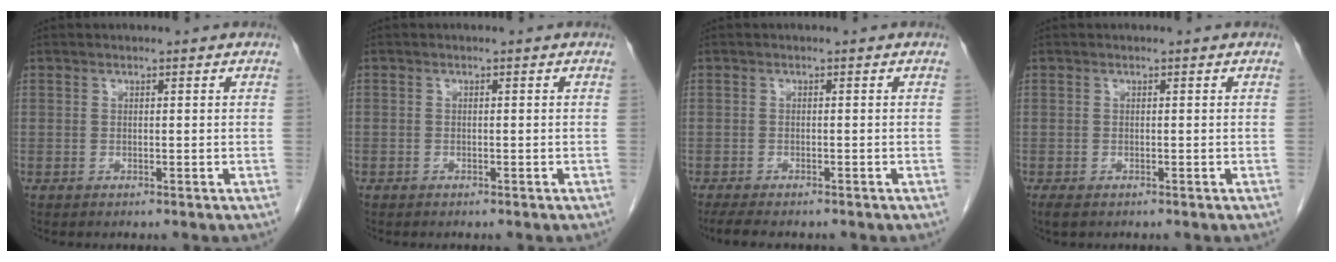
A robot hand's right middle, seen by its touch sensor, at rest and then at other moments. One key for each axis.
{"total": 0.5, "fx": -0.4, "fy": 0.4, "fz": 0.0, "tx": -0.007, "ty": 0.003, "tz": -0.008}
{"total": 4.8, "fx": -4.1, "fy": 1.2, "fz": 2.4, "tx": -0.039, "ty": -0.012, "tz": -0.060}
{"total": 1.7, "fx": -1.2, "fy": 0.8, "fz": 0.8, "tx": -0.016, "ty": -0.004, "tz": -0.016}